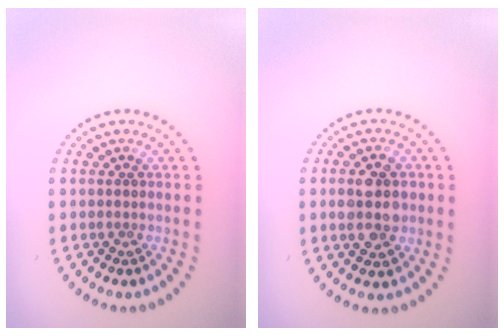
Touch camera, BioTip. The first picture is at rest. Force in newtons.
{"total": 4.5, "press": 4.5, "slide": 0.1}